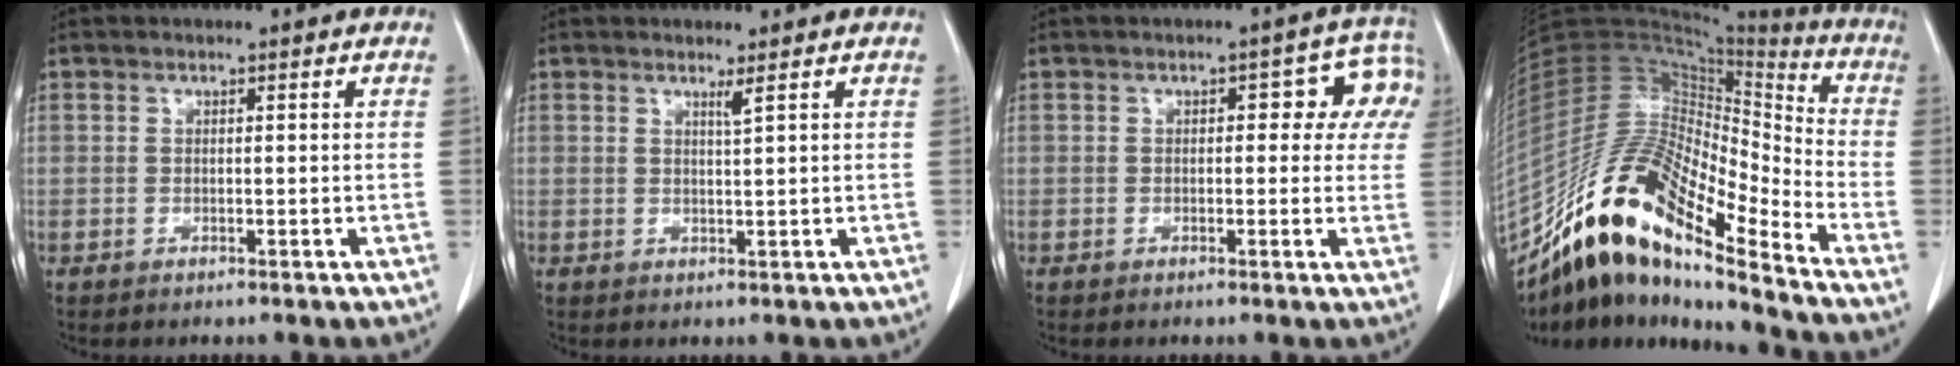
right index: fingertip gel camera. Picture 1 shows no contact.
{"total": 1.1, "force": [0.8, -0.5, 0.7], "torque": [-0.024, -0.011, 0.016]}
{"total": 6.6, "force": [1.7, 3.5, 5.4], "torque": [-0.041, 0.031, 0.014]}
{"total": 19.8, "force": [-14.5, 3.6, 12.9], "torque": [-0.254, 0.017, -0.264]}